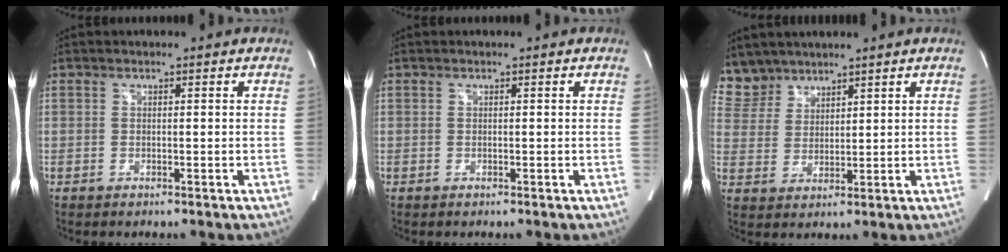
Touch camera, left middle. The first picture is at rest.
{"total": 0.0}
{"total": 5.3, "force": [4.8, 2.2, -0.5], "torque": [0.006, 0.005, 0.108]}